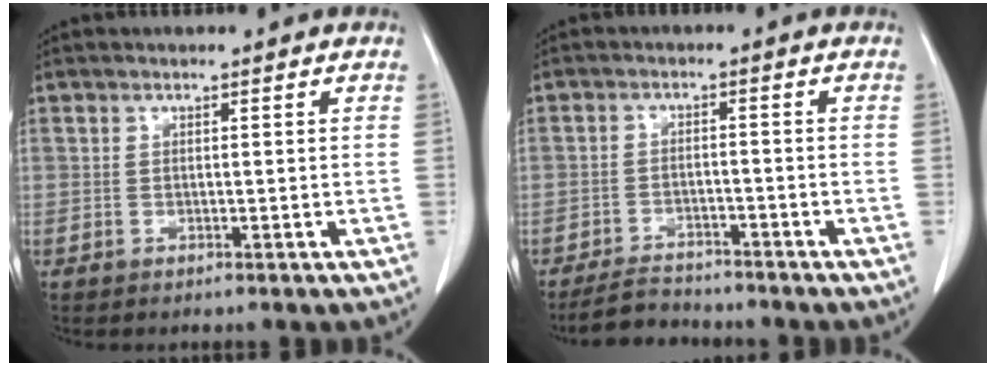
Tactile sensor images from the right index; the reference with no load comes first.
{"total": 4.8, "force": [-4.6, 1.3, 0.6], "torque": [-0.015, -0.011, -0.080]}